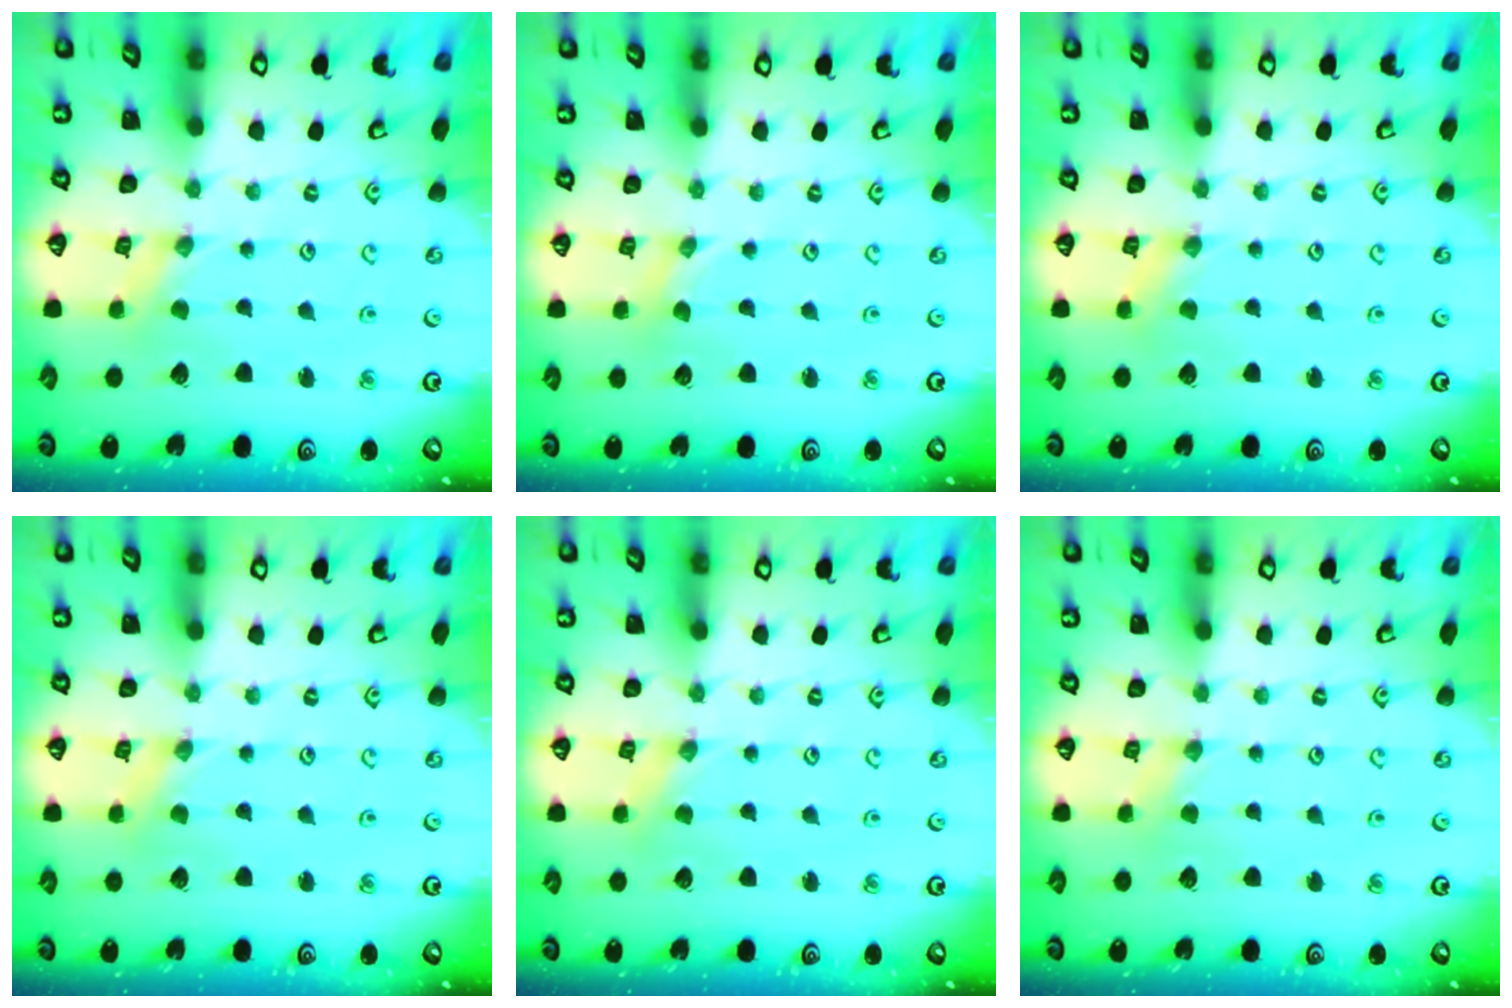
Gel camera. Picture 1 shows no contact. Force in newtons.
{"total": 0.0}
{"total": 1.4, "press": 1.4, "slide": 0.2}
{"total": 0.0}
{"total": 1.0, "press": 1.0, "slide": 0.2}
{"total": 2.1, "press": 2.1, "slide": 0.6}